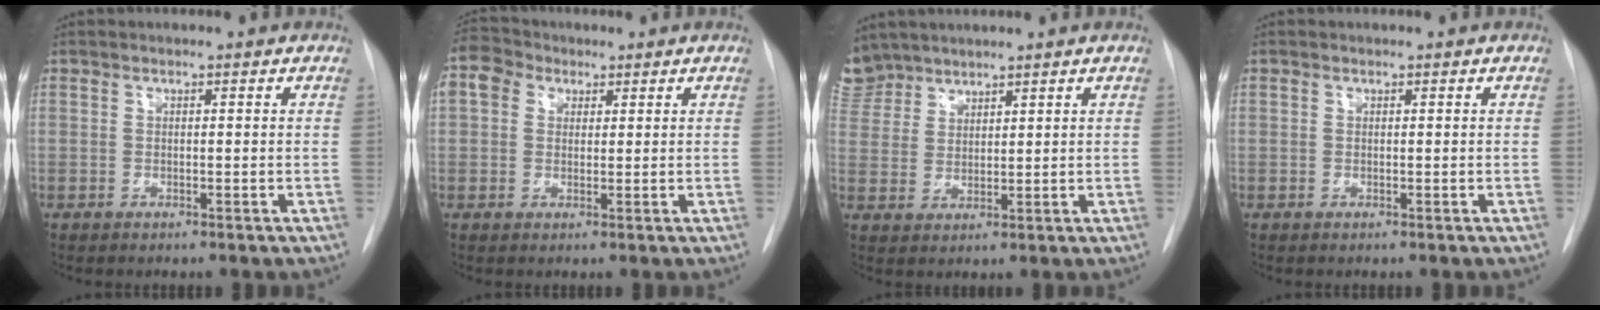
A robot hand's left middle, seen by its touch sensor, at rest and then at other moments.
{"total": 5.6, "force": [2.6, 4.4, 2.3], "torque": [-0.055, 0.026, 0.049]}
{"total": 7.2, "force": [6.4, 3.3, 0.0], "torque": [-0.005, 0.003, 0.136]}
{"total": 0.7, "force": [-0.1, -0.4, -0.6], "torque": [0.017, -0.005, -0.003]}